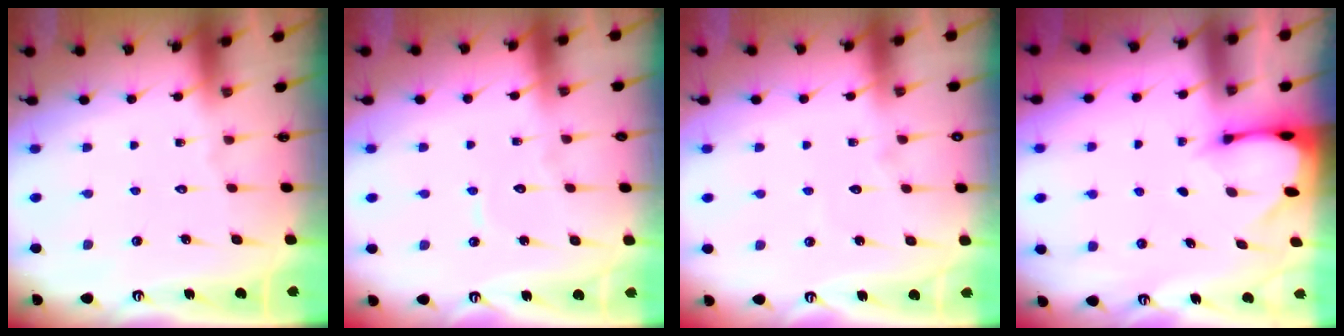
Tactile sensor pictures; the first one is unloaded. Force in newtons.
{"total": 4.2, "press": 4.2, "slide": 0.4}
{"total": 4.3, "press": 4.3, "slide": 0.4}
{"total": 2.0, "press": 2.0, "slide": 0.1}